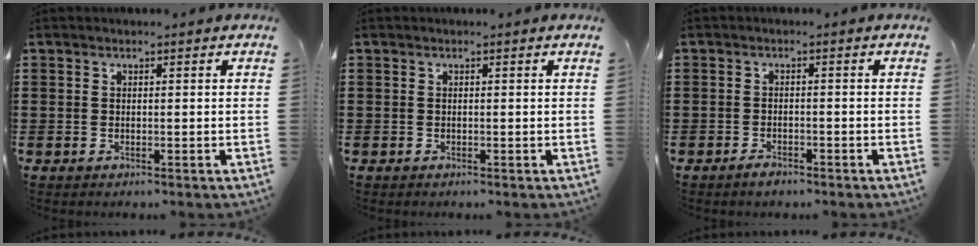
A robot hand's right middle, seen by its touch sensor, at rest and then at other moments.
{"total": 0.0}
{"total": 1.6, "force": [-1.4, 0.5, 0.6], "torque": [-0.014, -0.004, -0.026]}